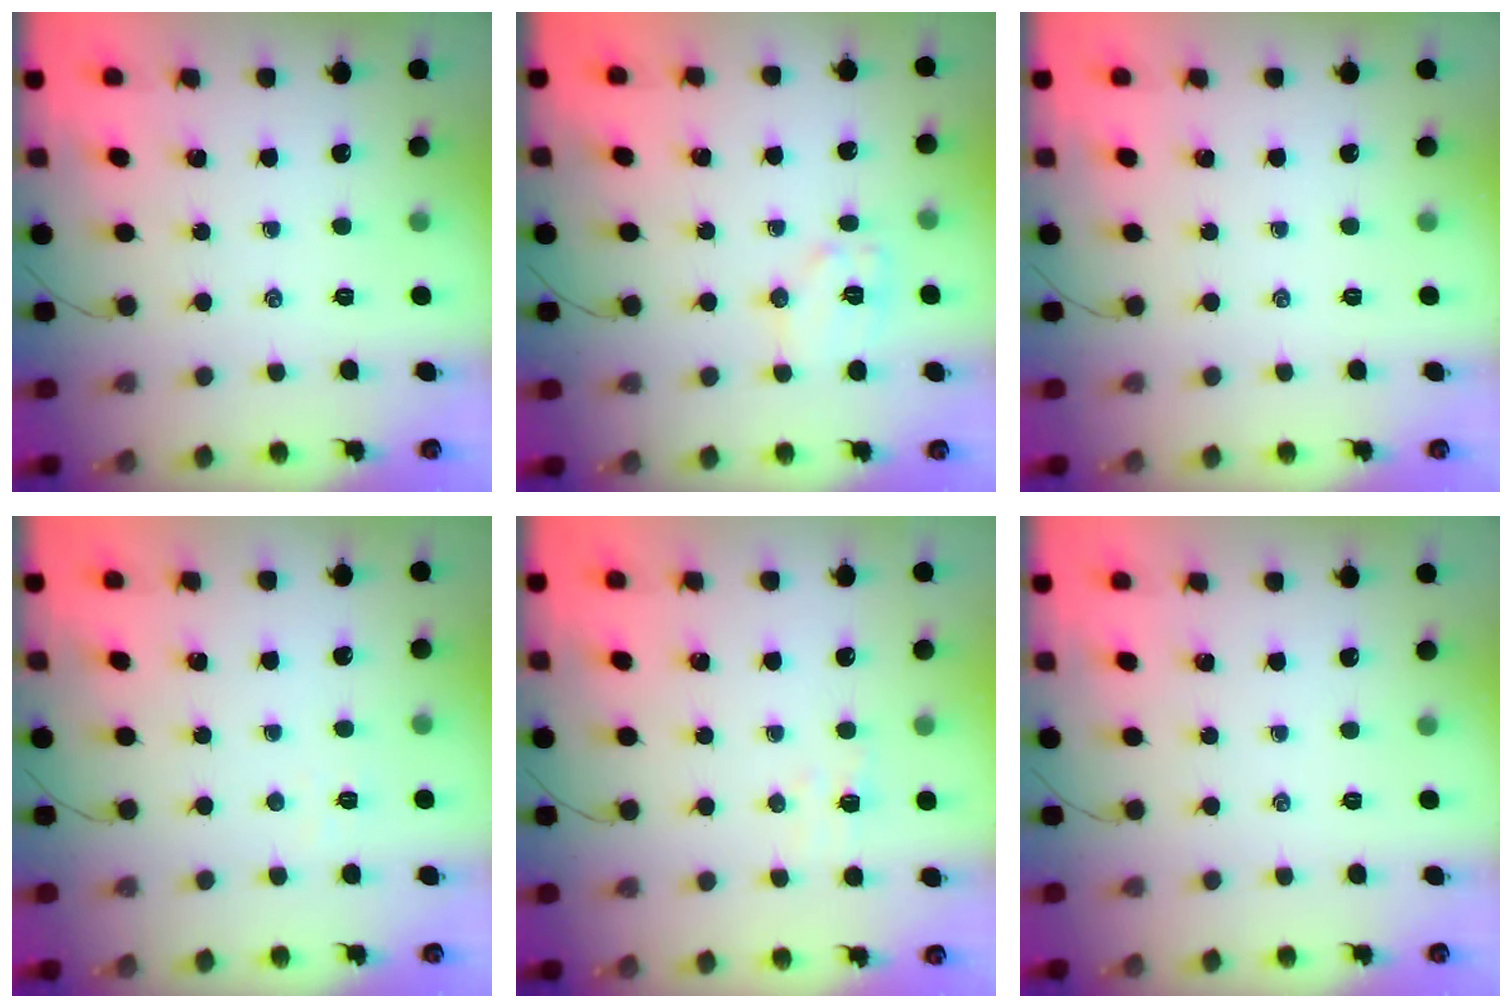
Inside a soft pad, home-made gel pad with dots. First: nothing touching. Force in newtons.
{"total": 7.6, "press": 7.6, "slide": 0.4}
{"total": 0.0}
{"total": 1.8, "press": 1.7, "slide": 0.5}
{"total": 3.0, "press": 2.9, "slide": 0.7}
{"total": 0.0}